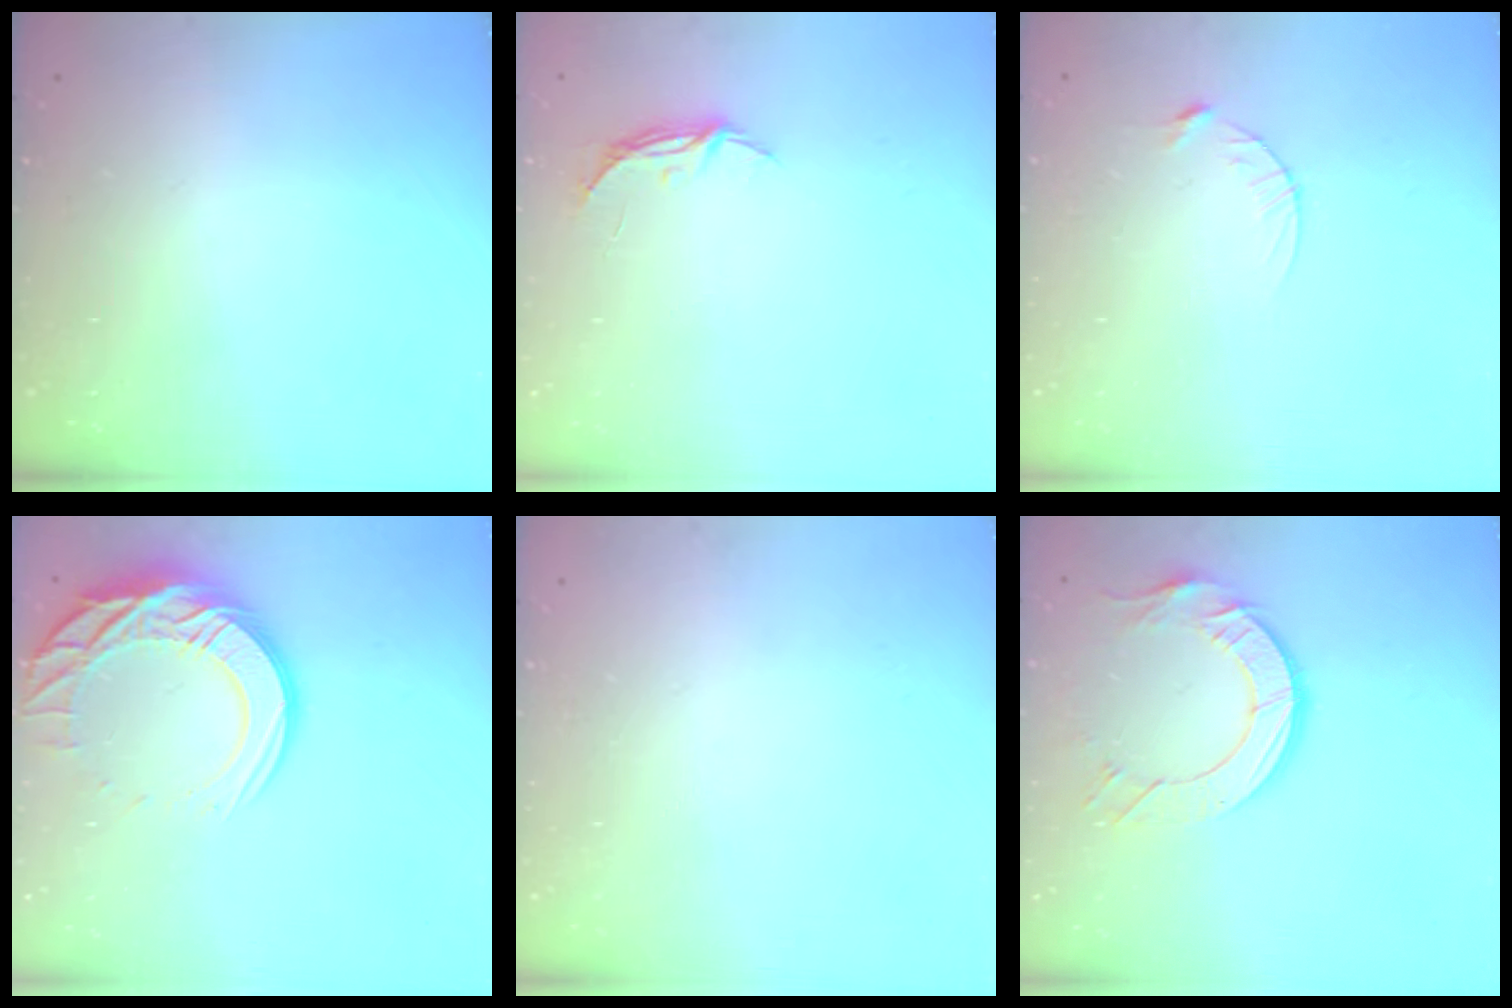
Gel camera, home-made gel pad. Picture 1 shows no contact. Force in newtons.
{"total": 4.2, "press": 4.2, "slide": 0.3}
{"total": 3.8, "press": 3.8, "slide": 0.4}
{"total": 17.9, "press": 17.8, "slide": 1.7}
{"total": 0.0}
{"total": 11.6, "press": 11.5, "slide": 1.1}